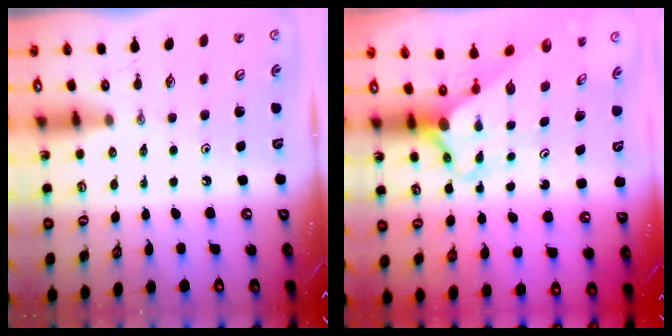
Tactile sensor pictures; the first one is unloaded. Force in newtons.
{"total": 3.6, "press": 3.6, "slide": 0.3}